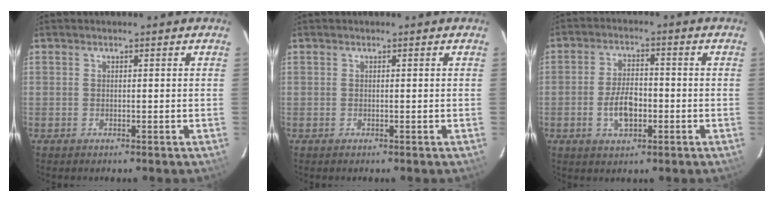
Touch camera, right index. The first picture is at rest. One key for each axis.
{"total": 0.0}
{"total": 6.9, "fx": -2.0, "fy": 3.7, "fz": 5.5, "tx": -0.109, "ty": 0.006, "tz": -0.031}